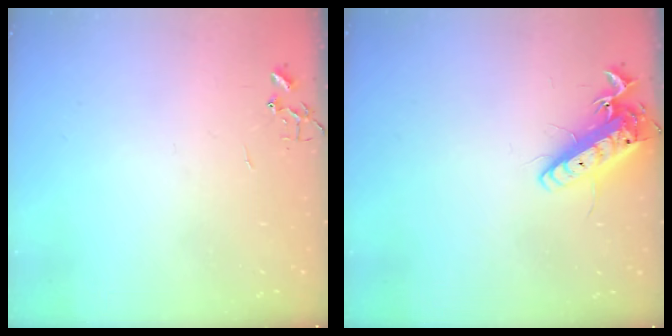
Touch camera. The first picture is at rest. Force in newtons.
{"total": 13.5, "press": 13.3, "slide": 2.3}